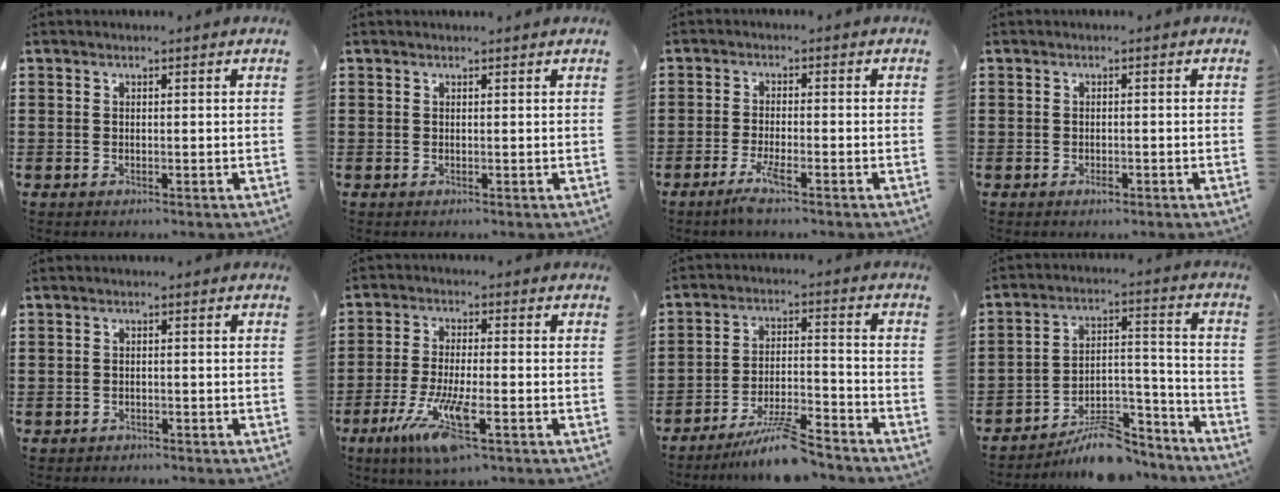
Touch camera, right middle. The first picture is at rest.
{"total": 0.0}
{"total": 3.0, "force": [-1.9, 0.2, 2.3], "torque": [-0.054, -0.006, -0.038]}
{"total": 0.7, "force": [-0.4, 0.3, 0.5], "torque": [-0.012, -0.005, -0.007]}
{"total": 0.9, "force": [-0.8, 0.2, 0.0], "torque": [-0.004, -0.001, -0.018]}
{"total": 9.6, "force": [-4.5, 2.1, 8.2], "torque": [-0.173, -0.015, -0.083]}
{"total": 8.2, "force": [-7.1, 0.7, 4.1], "torque": [-0.076, 0.001, -0.134]}
{"total": 9.6, "force": [-8.2, 3.2, 3.7], "torque": [-0.039, 0.042, -0.147]}